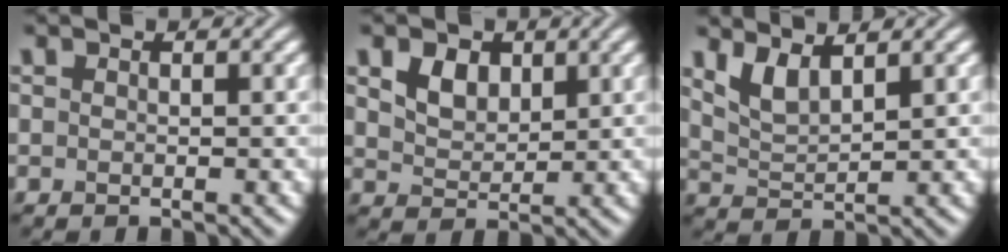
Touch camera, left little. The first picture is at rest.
{"total": 3.0, "force": [1.4, 2.0, 1.7], "torque": [-0.038, -0.001, 0.025]}
{"total": 2.9, "force": [2.0, 0.9, 1.9], "torque": [-0.045, -0.009, 0.046]}